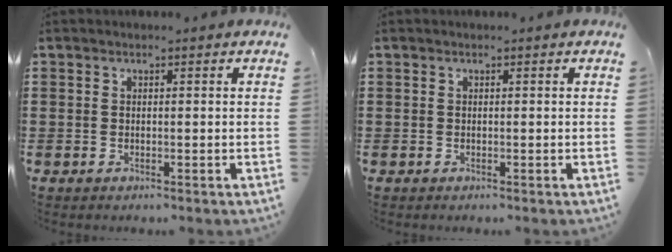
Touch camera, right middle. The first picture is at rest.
{"total": 0.0}